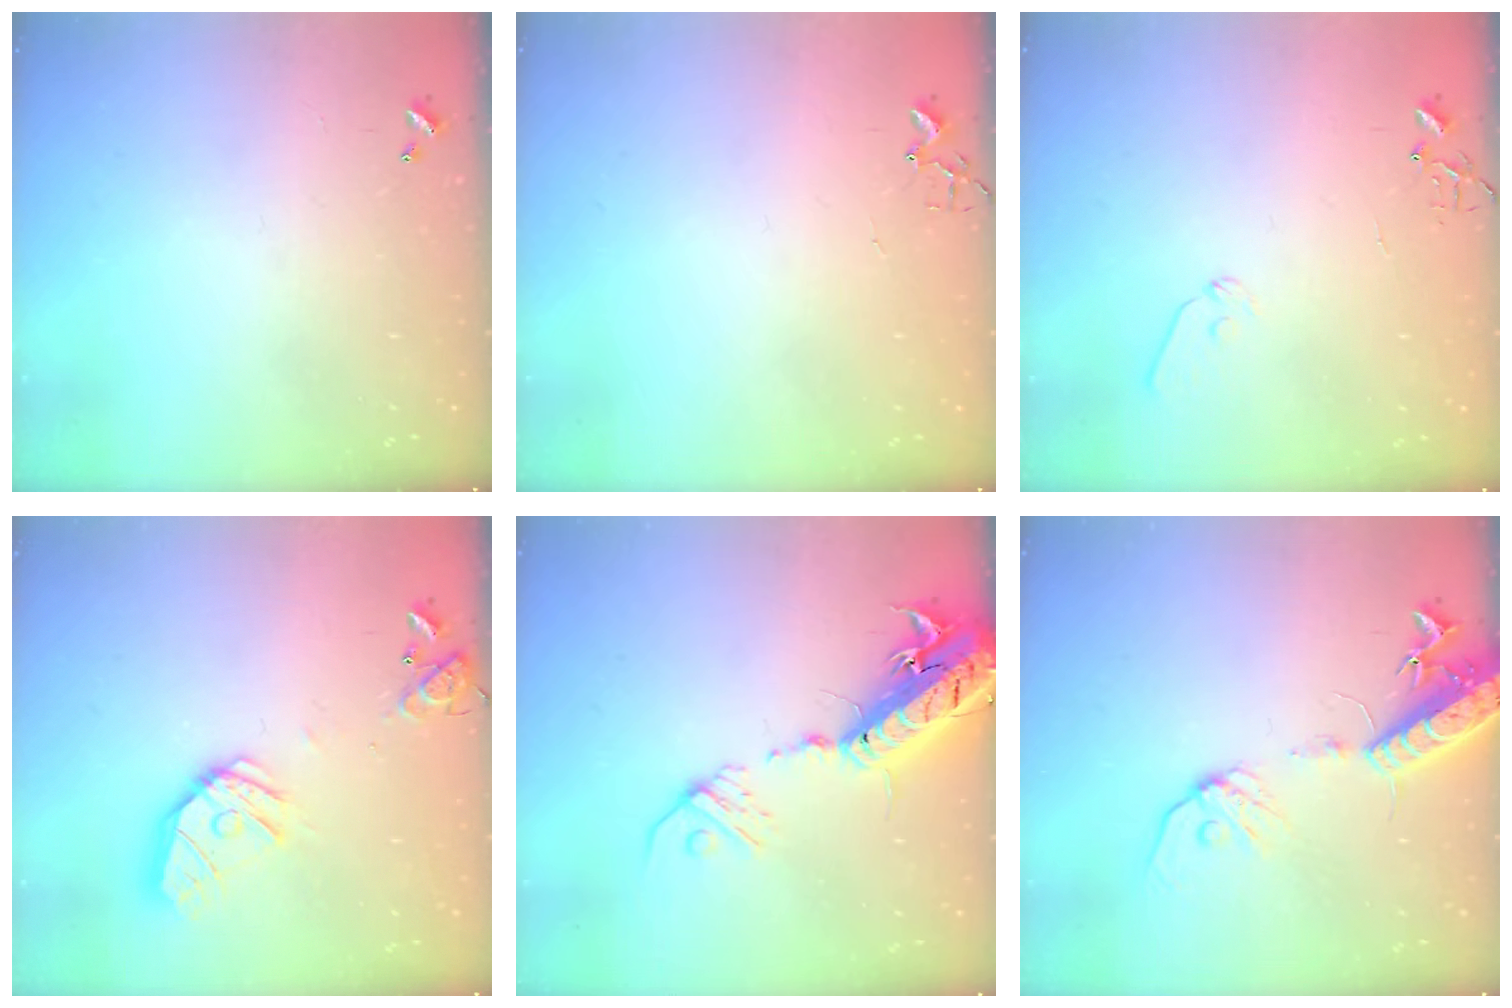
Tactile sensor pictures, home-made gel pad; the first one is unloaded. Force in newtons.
{"total": 7.3, "press": 7.3, "slide": 0.5}
{"total": 6.8, "press": 6.8, "slide": 1.0}
{"total": 16.5, "press": 16.3, "slide": 2.2}
{"total": 21.5, "press": 21.1, "slide": 4.3}
{"total": 15.2, "press": 14.8, "slide": 3.4}